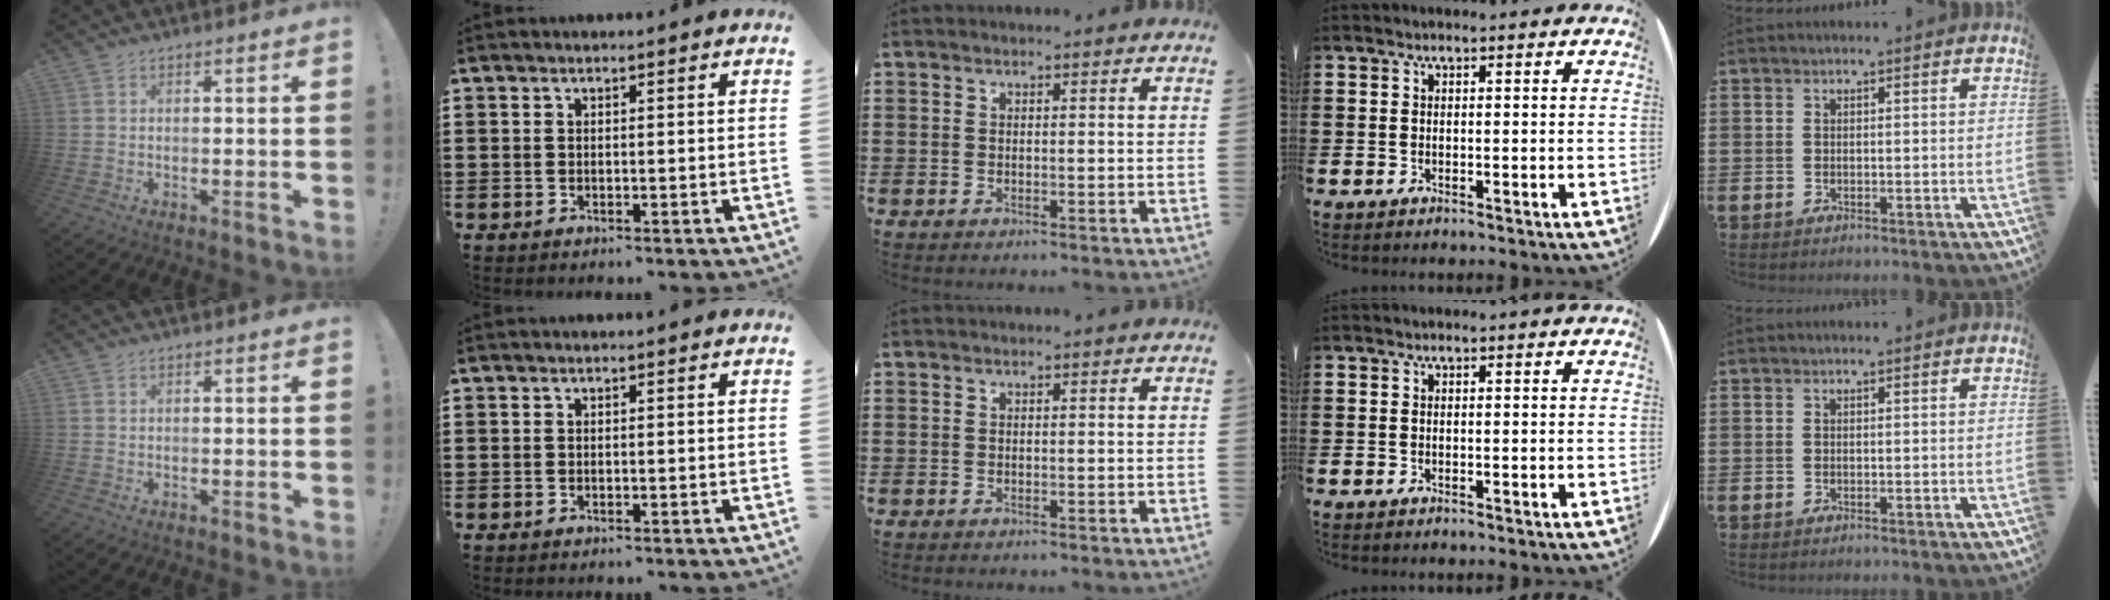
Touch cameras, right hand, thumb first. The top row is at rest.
{}